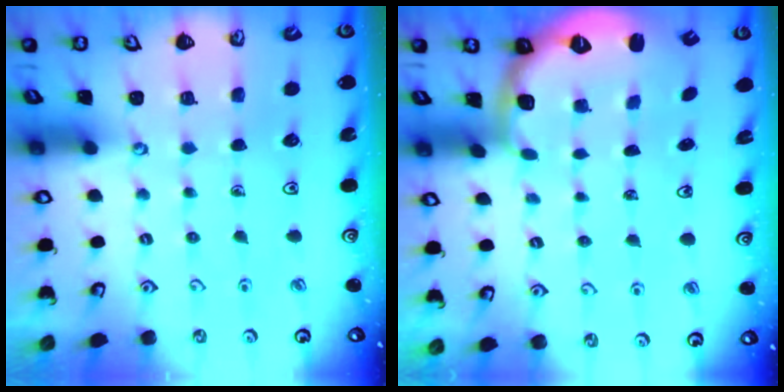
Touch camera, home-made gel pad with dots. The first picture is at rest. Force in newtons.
{"total": 2.7, "press": 1.7, "slide": 2.1}